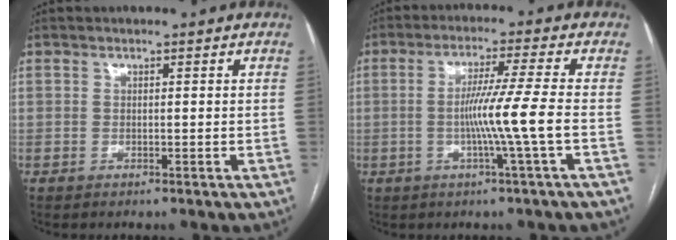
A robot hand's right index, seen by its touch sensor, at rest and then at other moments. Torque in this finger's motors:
{"motor_torque": [1.23, -0.41, 0.75, 0.20]}